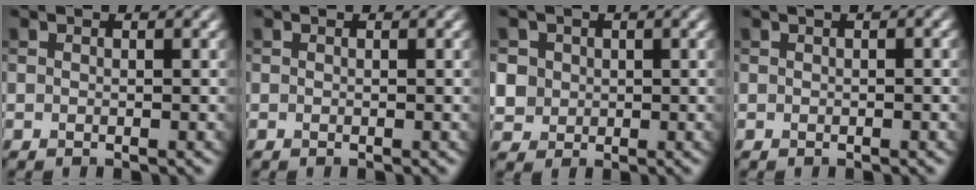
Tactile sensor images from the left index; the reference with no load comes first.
{"total": 0.0}
{"total": 3.8, "force": [1.0, 3.5, 1.2], "torque": [-0.036, 0.014, 0.020]}
{"total": 1.2, "force": [0.5, 0.3, 1.1], "torque": [-0.013, 0.005, 0.008]}